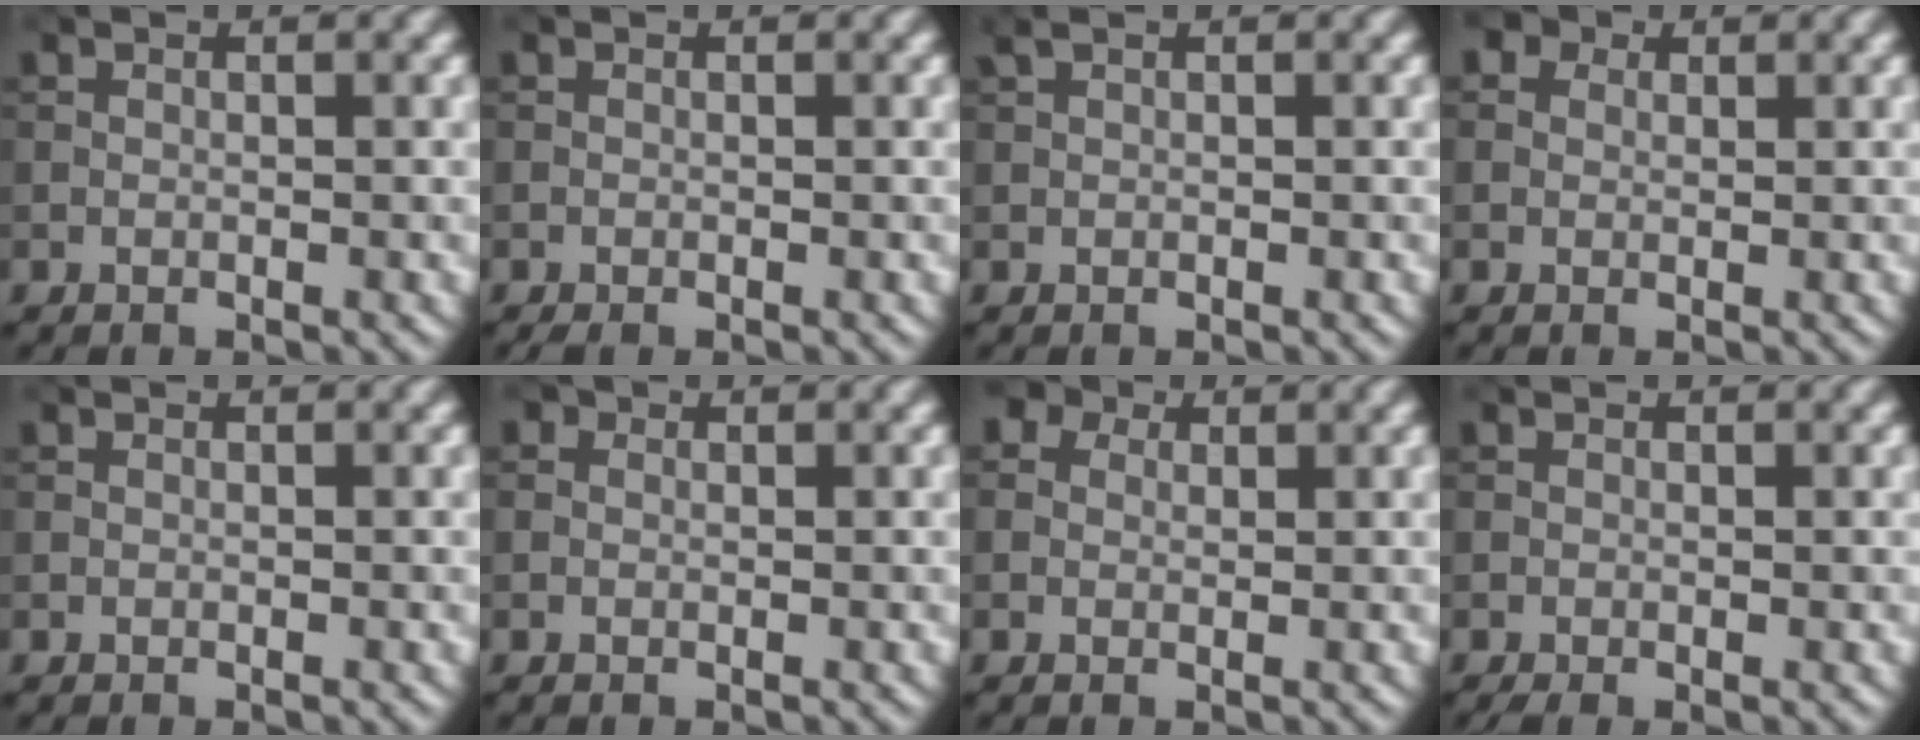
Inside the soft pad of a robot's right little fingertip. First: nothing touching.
{"total": 0.6, "force": [-0.5, 0.1, 0.3], "torque": [-0.005, -0.001, -0.008]}
{"total": 0.7, "force": [0.5, 0.2, 0.5], "torque": [-0.013, 0.006, 0.009]}
{"total": 2.3, "force": [1.3, 1.6, 1.0], "torque": [-0.016, 0.002, 0.001]}
{"total": 0.0}
{"total": 0.5, "force": [0.1, 0.5, 0.2], "torque": [-0.001, -0.005, -0.003]}
{"total": 3.2, "force": [1.7, 2.3, 1.5], "torque": [-0.025, 0.009, 0.004]}
{"total": 0.9, "force": [-0.4, 0.3, 0.8], "torque": [-0.016, -0.005, -0.007]}